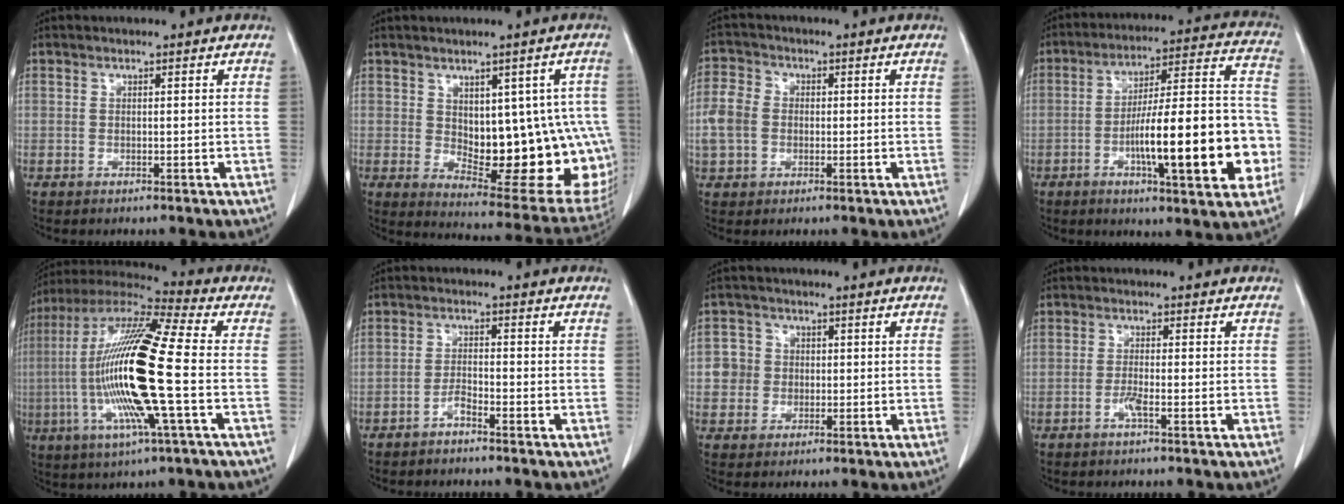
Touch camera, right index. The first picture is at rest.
{"total": 18.3, "force": [-1.2, 8.1, 16.4], "torque": [-0.149, 0.009, 0.013]}
{"total": 5.7, "force": [-0.5, 4.7, 3.2], "torque": [-0.091, 0.018, -0.012]}
{"total": 21.1, "force": [-5.8, 3.7, 20.0], "torque": [-0.258, 0.027, -0.080]}
{"total": 20.6, "force": [-2.8, 1.2, 20.4], "torque": [-0.421, -0.007, -0.061]}
{"total": 2.1, "force": [-1.7, 0.2, 1.1], "torque": [-0.023, 0.002, -0.035]}
{"total": 4.2, "force": [-0.1, 4.1, 0.7], "torque": [-0.011, 0.015, 0.001]}
{"total": 1.9, "force": [-1.0, -0.1, 1.6], "torque": [-0.034, -0.001, -0.022]}